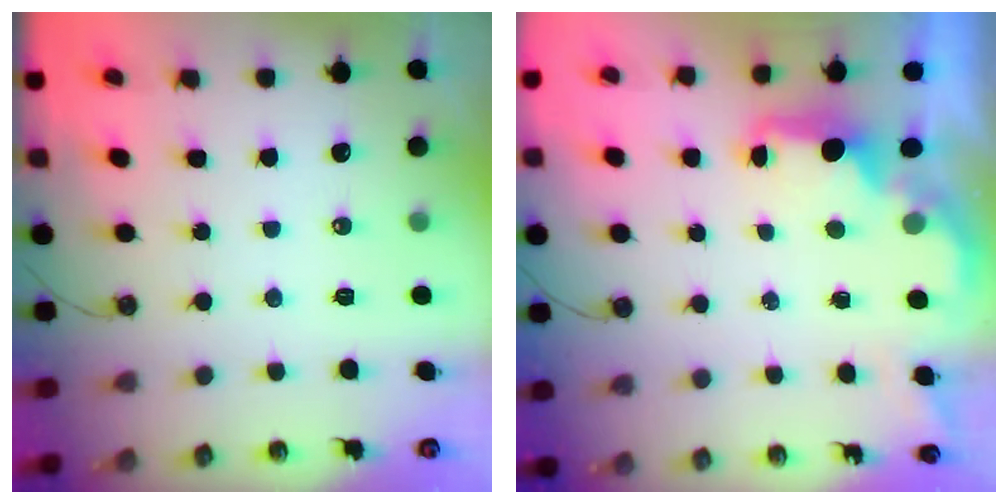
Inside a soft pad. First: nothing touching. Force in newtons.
{"total": 1.8, "press": 1.7, "slide": 0.6}